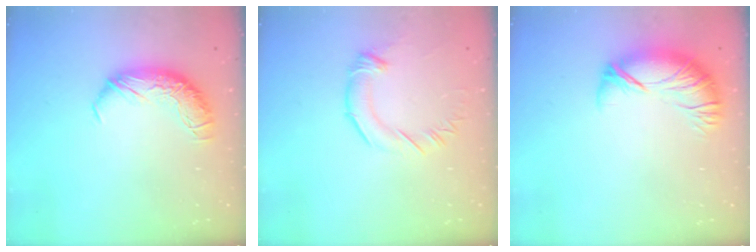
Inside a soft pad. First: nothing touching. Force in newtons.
{"total": 2.5, "press": 2.4, "slide": 0.7}
{"total": 2.6, "press": 1.6, "slide": 2.0}